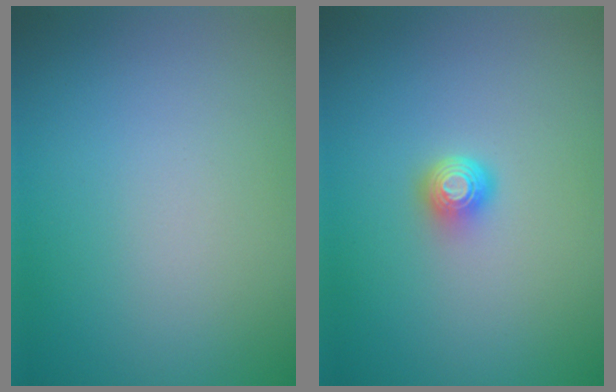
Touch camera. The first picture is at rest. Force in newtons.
{"total": 1.7, "press": 1.3, "slide": 1.1}